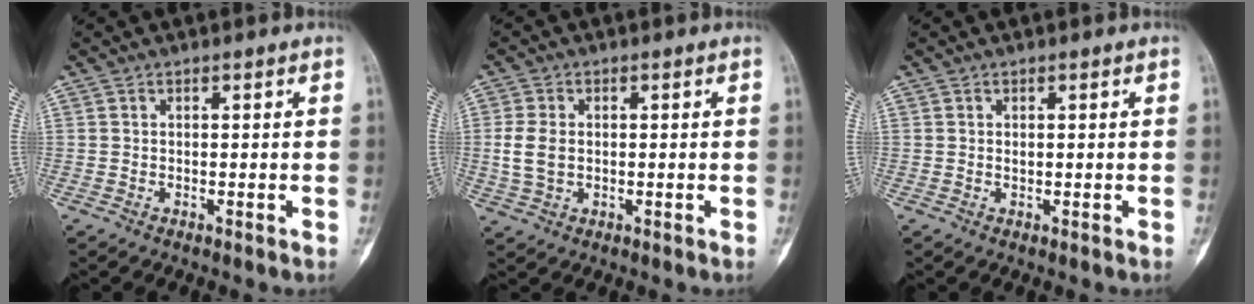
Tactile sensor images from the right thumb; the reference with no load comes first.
{"total": 5.1, "force": [0.1, 3.5, 3.7], "torque": [-0.077, 0.002, 0.003]}
{"total": 0.5, "force": [0.2, 0.4, 0.4], "torque": [-0.003, 0.001, 0.002]}